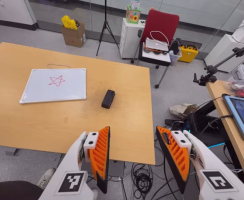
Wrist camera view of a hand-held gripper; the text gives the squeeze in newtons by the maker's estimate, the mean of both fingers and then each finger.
{"total": 0.0}